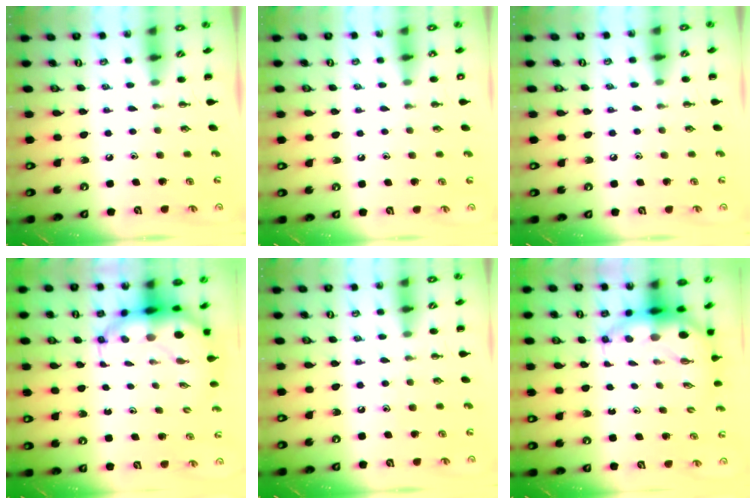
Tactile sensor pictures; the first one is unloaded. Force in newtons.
{"total": 1.8, "press": 1.8, "slide": 0.3}
{"total": 5.2, "press": 4.9, "slide": 1.6}
{"total": 8.2, "press": 7.9, "slide": 2.3}
{"total": 7.4, "press": 7.3, "slide": 0.9}
{"total": 7.4, "press": 7.2, "slide": 1.9}